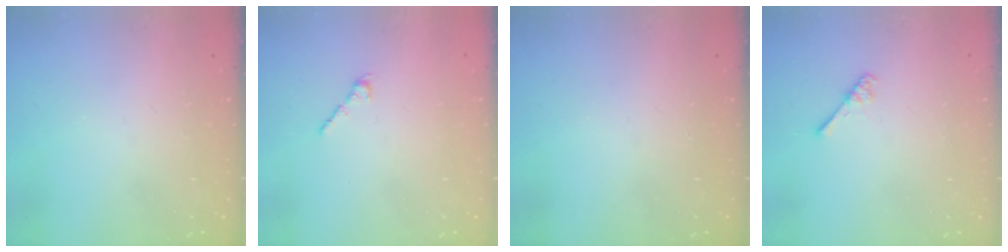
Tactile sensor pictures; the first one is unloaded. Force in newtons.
{"total": 2.5, "press": 2.4, "slide": 0.7}
{"total": 0.0}
{"total": 2.9, "press": 2.9, "slide": 0.4}